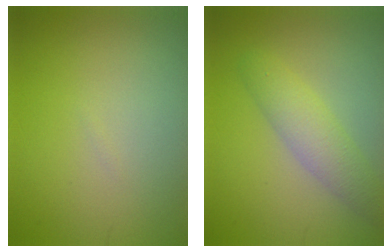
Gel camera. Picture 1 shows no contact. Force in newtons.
{"total": 3.6, "press": 3.6, "slide": 0.1}